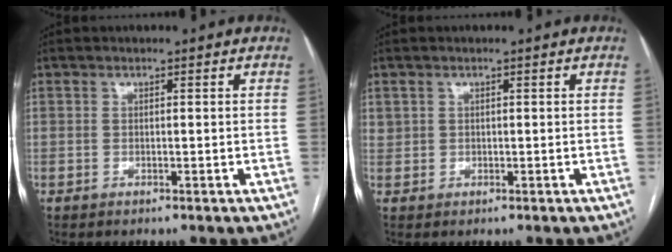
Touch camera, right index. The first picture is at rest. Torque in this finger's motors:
{"motor_torque": [0.16, 0.05, 0.04, 0.02]}